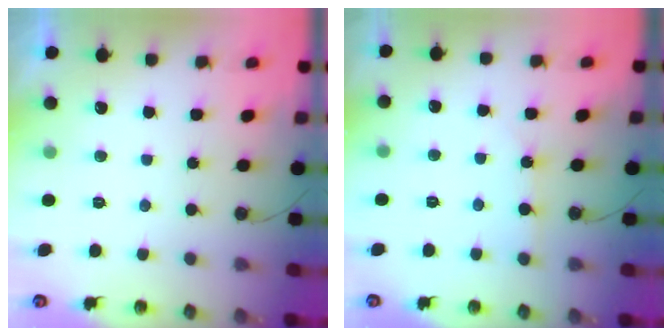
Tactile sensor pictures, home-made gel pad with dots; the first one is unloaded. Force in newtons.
{"total": 3.7, "press": 3.7, "slide": 0.4}